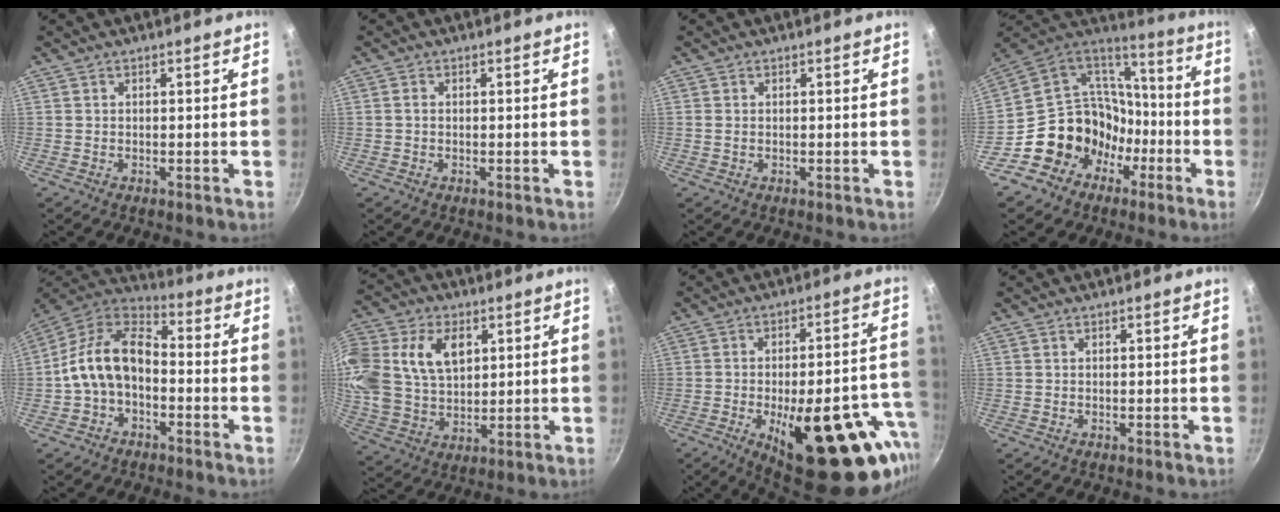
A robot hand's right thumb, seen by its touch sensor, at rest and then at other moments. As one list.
[{"total": 0.9, "force": [0.0, 0.7, 0.6], "torque": [-0.010, 0.004, -0.002]}, {"total": 0.6, "force": [0.1, 0.5, 0.4], "torque": [-0.008, 0.001, 0.001]}, {"total": 18.7, "force": [-6.5, 16.0, 7.3], "torque": [-0.085, 0.082, -0.098]}, {"total": 11.7, "force": [-2.8, 7.0, 9.0], "torque": [-0.160, 0.055, -0.068]}, {"total": 21.6, "force": [6.8, 15.3, 13.7], "torque": [-0.303, 0.020, 0.129]}, {"total": 28.9, "force": [-11.1, 12.0, 23.8], "torque": [-0.259, 0.034, -0.141]}, {"total": 0.0}]